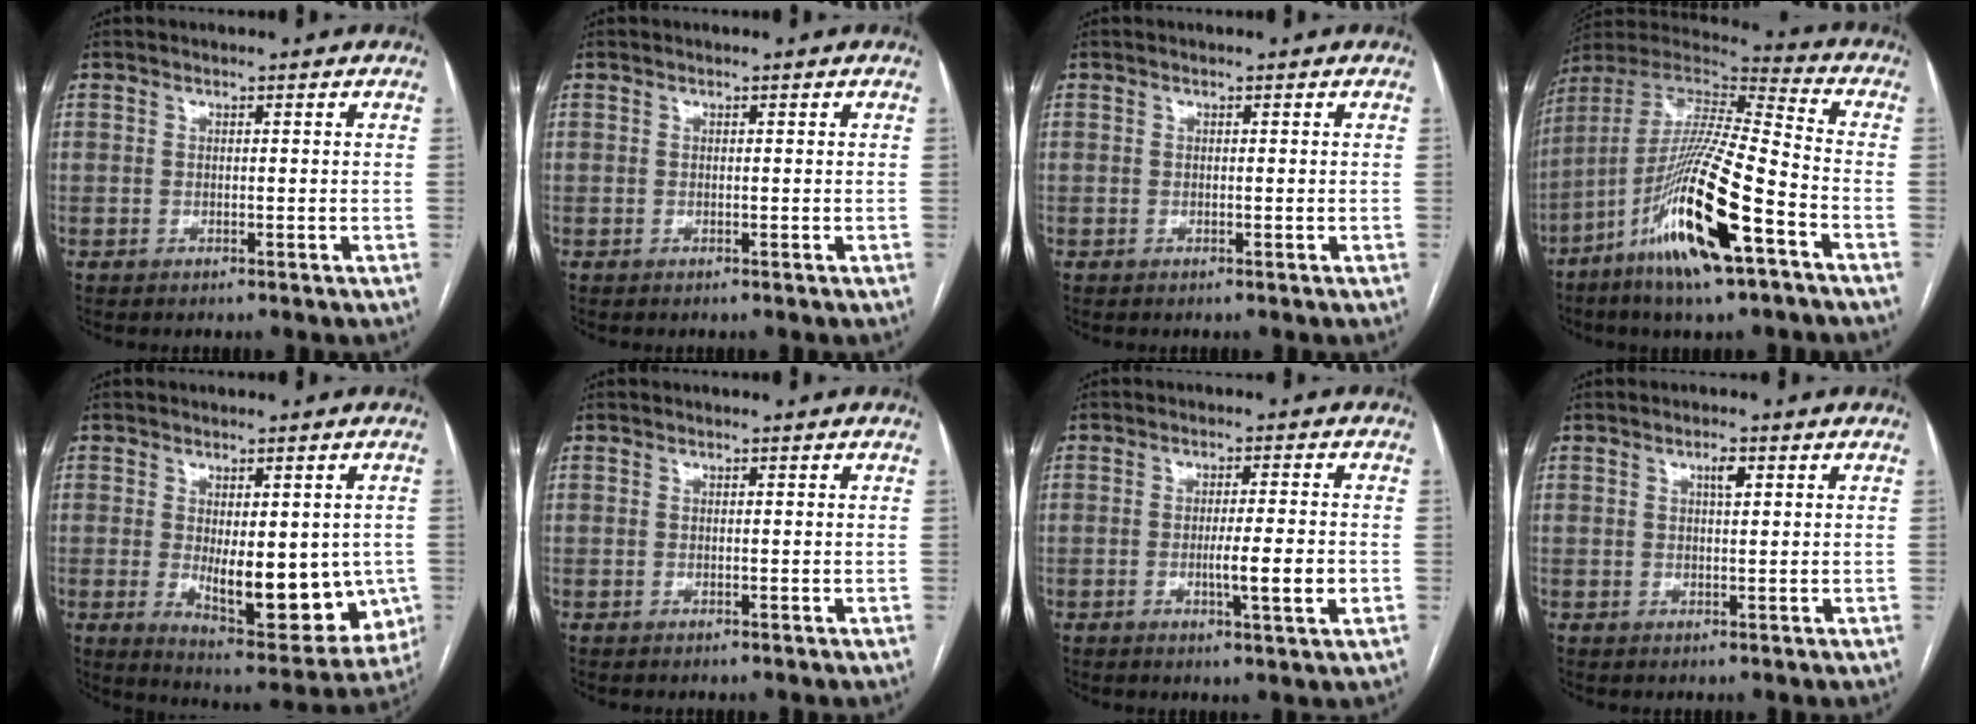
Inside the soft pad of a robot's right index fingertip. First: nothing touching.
{"total": 0.0}
{"total": 0.0}
{"total": 20.6, "force": [-9.5, 2.1, 18.2], "torque": [-0.379, -0.033, -0.176]}
{"total": 14.7, "force": [-2.1, 5.9, 13.3], "torque": [-0.163, -0.021, -0.011]}
{"total": 0.0}
{"total": 6.2, "force": [-1.5, -0.1, 6.0], "torque": [-0.096, -0.009, -0.022]}
{"total": 1.9, "force": [0.8, 0.5, 1.6], "torque": [-0.027, 0.002, 0.013]}